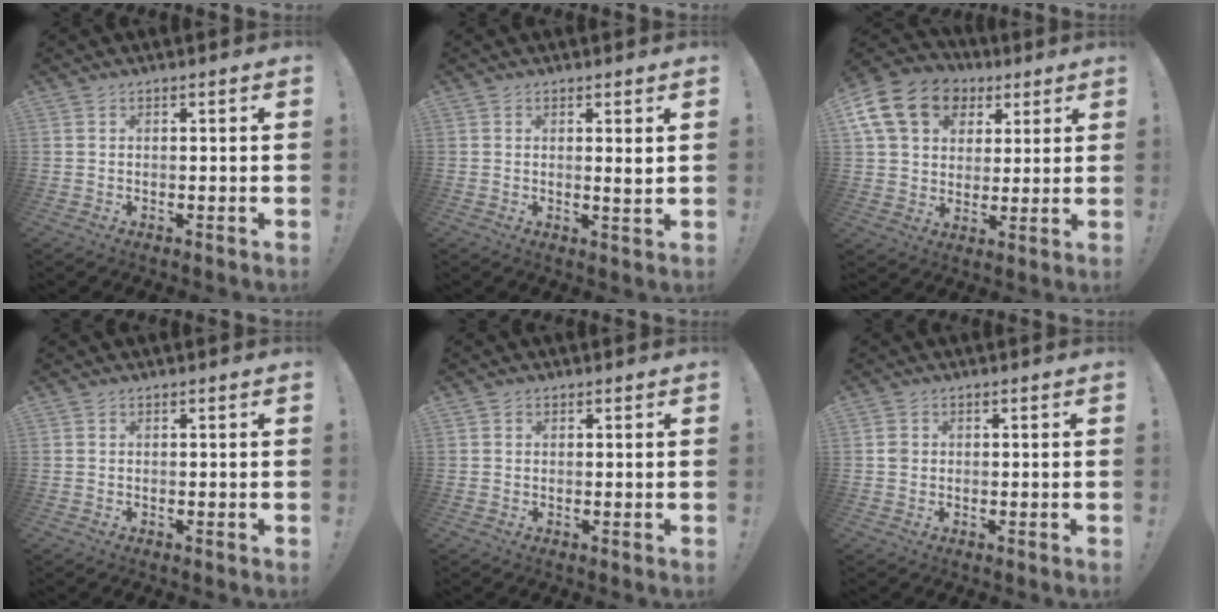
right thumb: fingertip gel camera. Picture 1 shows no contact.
{"total": 2.2, "force": [0.9, 0.0, 2.0], "torque": [-0.026, -0.010, 0.012]}
{"total": 17.9, "force": [7.3, 13.6, 9.0], "torque": [-0.140, -0.031, 0.142]}
{"total": 0.0}
{"total": 0.9, "force": [0.4, 0.8, -0.1], "torque": [0.011, -0.003, 0.006]}
{"total": 1.6, "force": [0.1, 1.5, 0.5], "torque": [-0.007, 0.003, 0.002]}